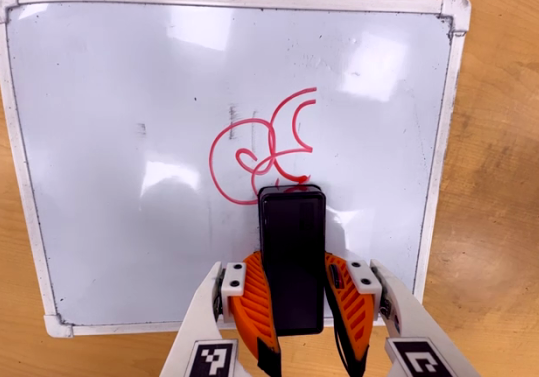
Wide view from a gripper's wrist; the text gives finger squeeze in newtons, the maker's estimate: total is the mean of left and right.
{"total": 10.5, "left": 9.4, "right": 11.5}